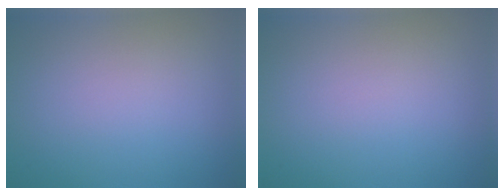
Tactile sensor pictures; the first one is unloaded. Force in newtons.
{"total": 0.0}